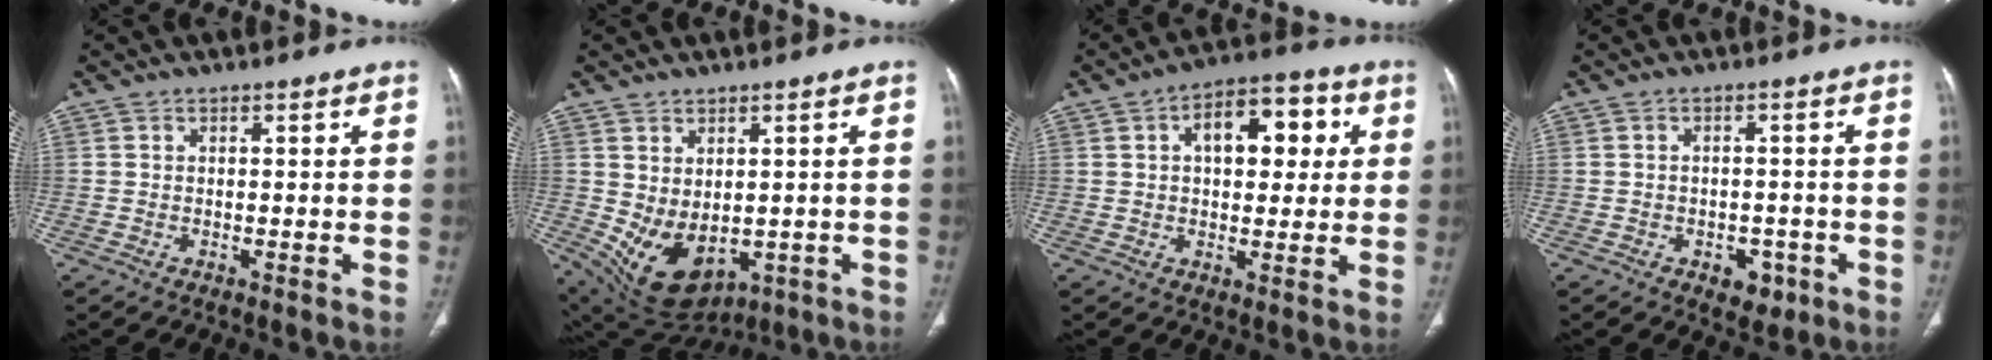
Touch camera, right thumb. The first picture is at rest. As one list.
[{"total": 11.7, "force": [-1.6, 7.7, 8.7], "torque": [-0.139, -0.008, 0.011]}, {"total": 12.0, "force": [3.1, 6.9, 9.4], "torque": [-0.098, 0.017, 0.041]}, {"total": 4.5, "force": [-2.1, 3.1, 2.5], "torque": [-0.015, 0.010, -0.020]}]